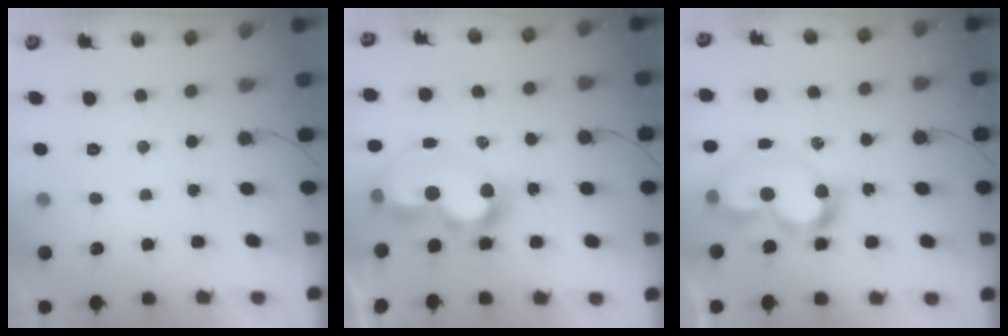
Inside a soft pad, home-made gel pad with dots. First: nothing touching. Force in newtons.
{"total": 11.3, "press": 11.3, "slide": 1.0}
{"total": 11.4, "press": 10.9, "slide": 3.2}